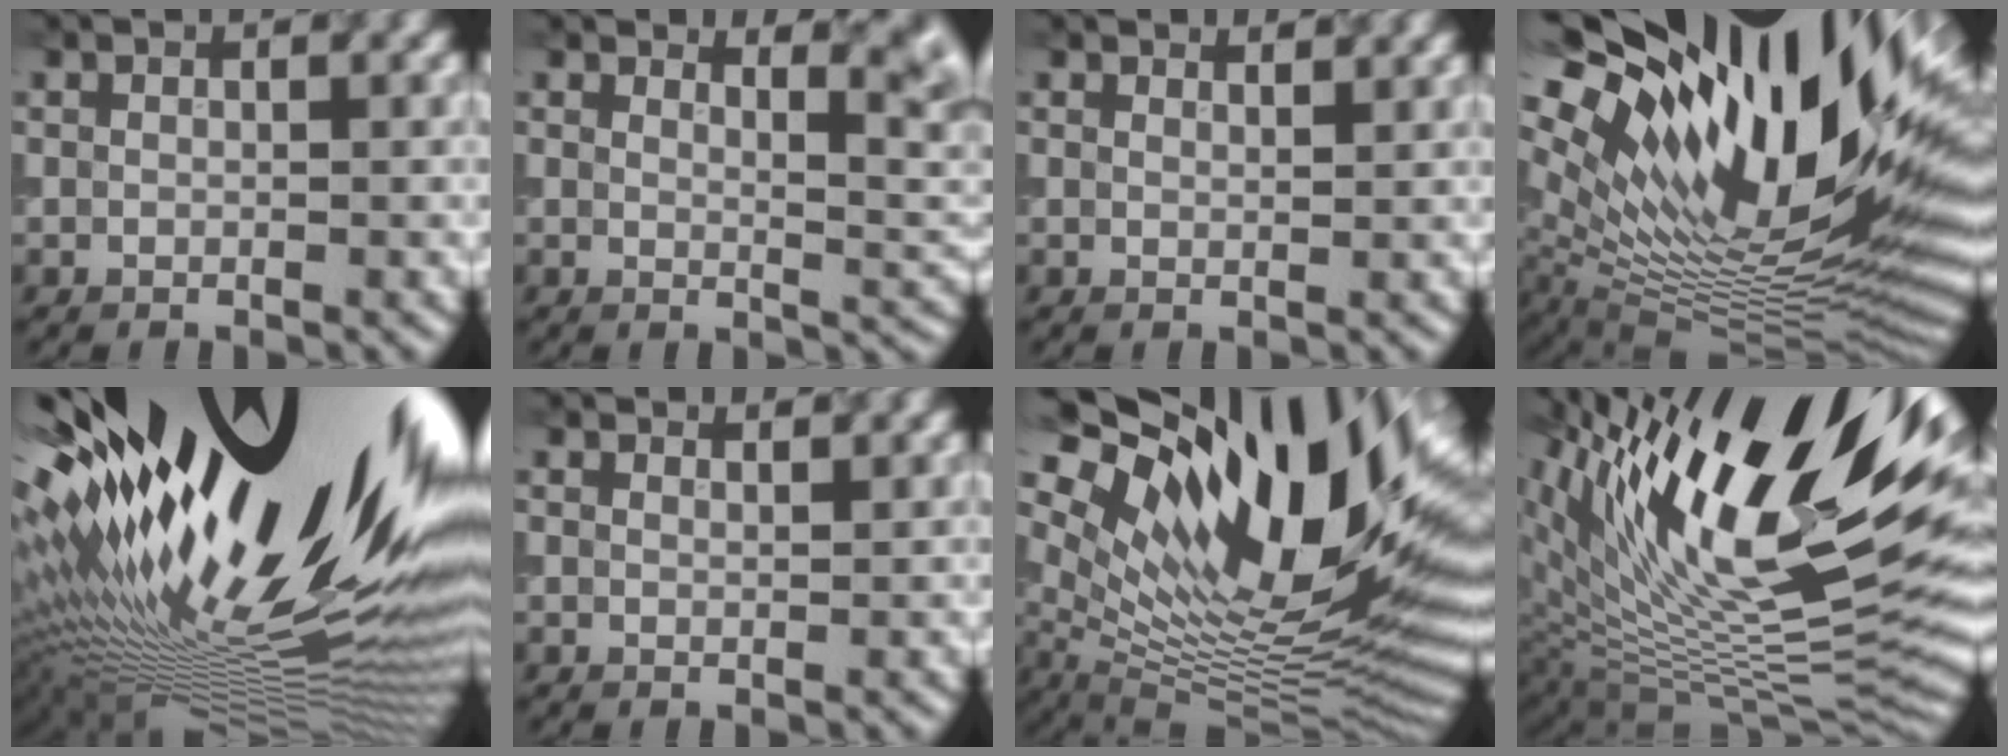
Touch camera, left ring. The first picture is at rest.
{"total": 5.7, "force": [3.9, 1.6, 3.9], "torque": [-0.032, 0.008, 0.055]}
{"total": 2.7, "force": [2.6, 0.5, 0.8], "torque": [-0.008, 0.006, 0.028]}
{"total": 21.6, "force": [10.3, 8.5, 16.9], "torque": [-0.268, 0.023, 0.181]}
{"total": 22.2, "force": [6.4, 7.0, 20.1], "torque": [-0.327, -0.002, 0.105]}
{"total": 2.4, "force": [2.3, 0.4, 0.6], "torque": [-0.010, 0.004, 0.024]}
{"total": 19.9, "force": [8.3, 8.5, 16.0], "torque": [-0.268, 0.032, 0.152]}
{"total": 18.9, "force": [9.0, 6.6, 15.2], "torque": [-0.244, 0.017, 0.162]}